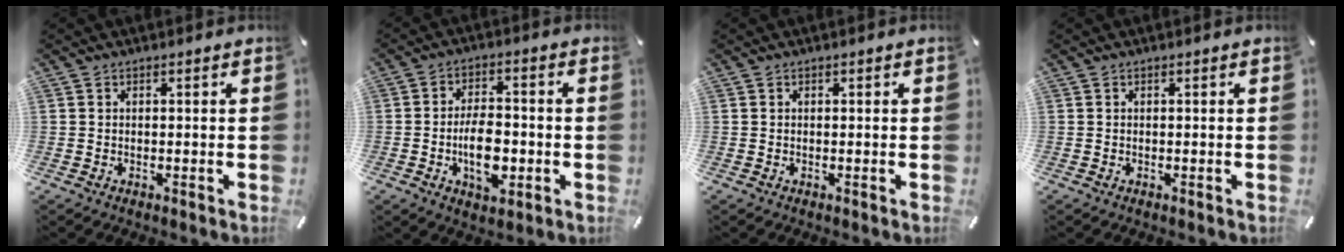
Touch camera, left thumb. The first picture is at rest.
{"total": 9.7, "force": [-2.5, 5.7, 7.5], "torque": [-0.130, 0.003, -0.044]}
{"total": 0.0}
{"total": 0.0}